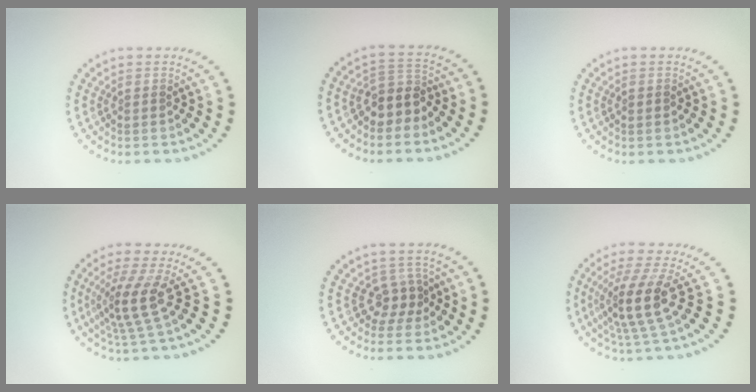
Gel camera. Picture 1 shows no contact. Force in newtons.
{"total": 3.1, "press": 2.6, "slide": 1.6}
{"total": 0.6, "press": 0.6, "slide": 0.1}
{"total": 3.7, "press": 2.7, "slide": 2.5}
{"total": 2.2, "press": 1.7, "slide": 1.4}
{"total": 4.3, "press": 3.3, "slide": 2.8}